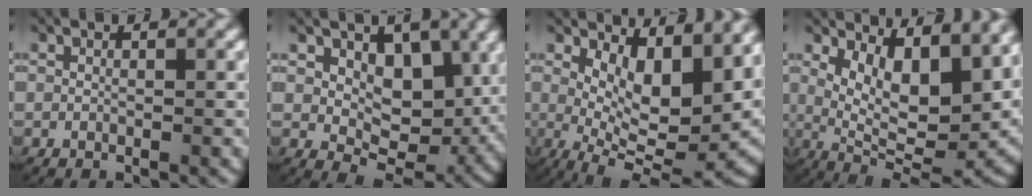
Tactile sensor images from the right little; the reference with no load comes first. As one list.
[{"total": 5.9, "force": [0.6, 4.0, 4.3], "torque": [-0.059, -0.038, 0.027]}, {"total": 10.8, "force": [-0.2, 4.5, 9.8], "torque": [-0.131, -0.044, 0.018]}, {"total": 11.5, "force": [1.5, 5.0, 10.3], "torque": [-0.123, -0.025, 0.035]}]